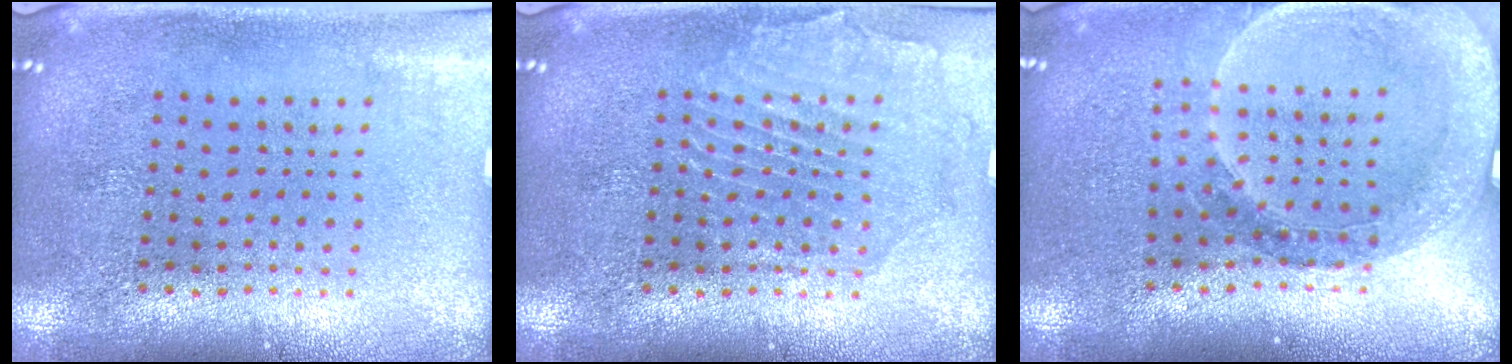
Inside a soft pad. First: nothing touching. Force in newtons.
{"total": 1.5, "press": 1.5, "slide": 0.1}
{"total": 1.5, "press": 1.5, "slide": 0.3}